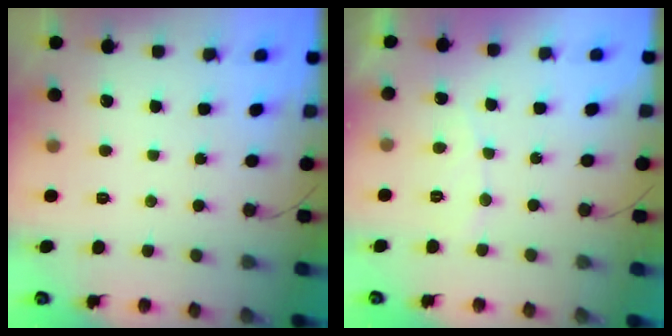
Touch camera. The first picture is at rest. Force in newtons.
{"total": 5.4, "press": 5.4, "slide": 0.4}